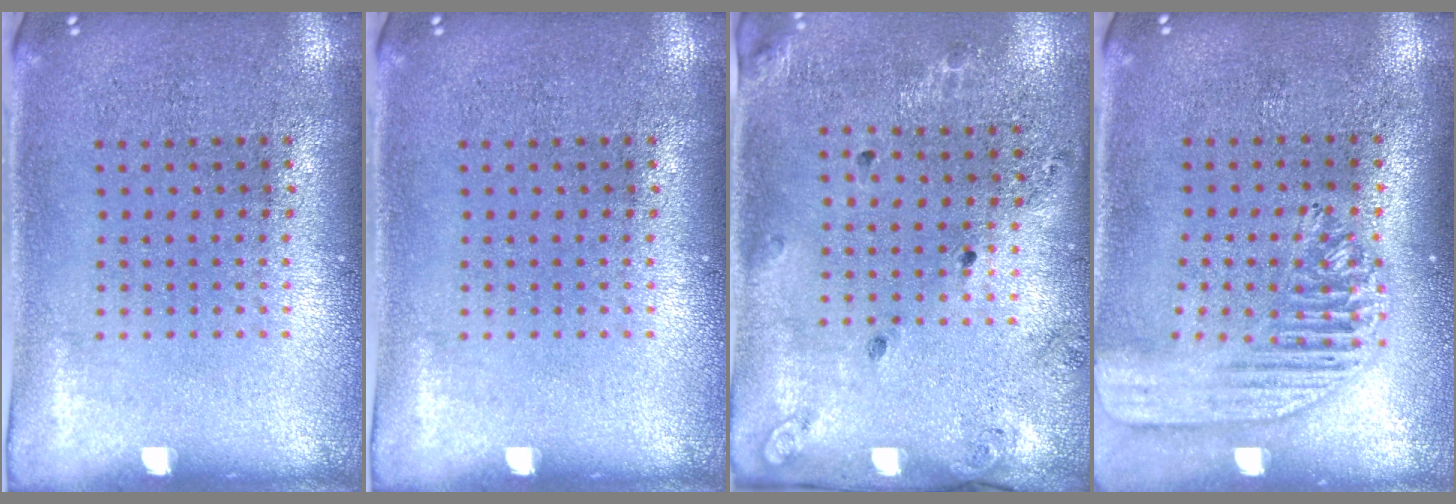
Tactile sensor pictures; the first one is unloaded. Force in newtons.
{"total": 0.0}
{"total": 1.6, "press": 1.3, "slide": 0.9}
{"total": 1.8, "press": 1.7, "slide": 0.7}